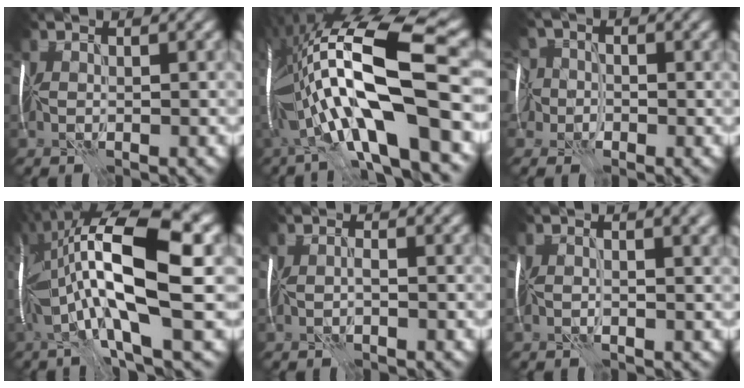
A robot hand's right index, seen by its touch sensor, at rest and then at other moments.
{"total": 15.6, "force": [-1.7, 4.5, 14.9], "torque": [-0.285, 0.021, -0.029]}
{"total": 5.9, "force": [-1.9, 4.7, 3.0], "torque": [-0.060, 0.008, -0.061]}
{"total": 15.3, "force": [0.1, 4.6, 14.6], "torque": [-0.293, 0.021, -0.002]}
{"total": 0.9, "force": [-0.7, -0.5, 0.0], "torque": [-0.004, -0.005, -0.010]}
{"total": 3.0, "force": [1.2, 1.5, 2.4], "torque": [-0.010, 0.023, -0.011]}